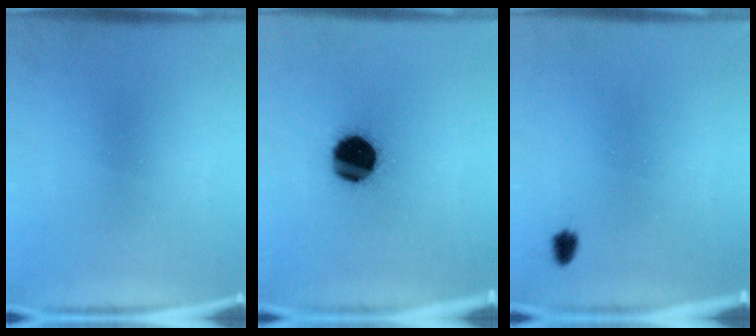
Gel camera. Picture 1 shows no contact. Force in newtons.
{"total": 16.2}
{"total": 1.5}